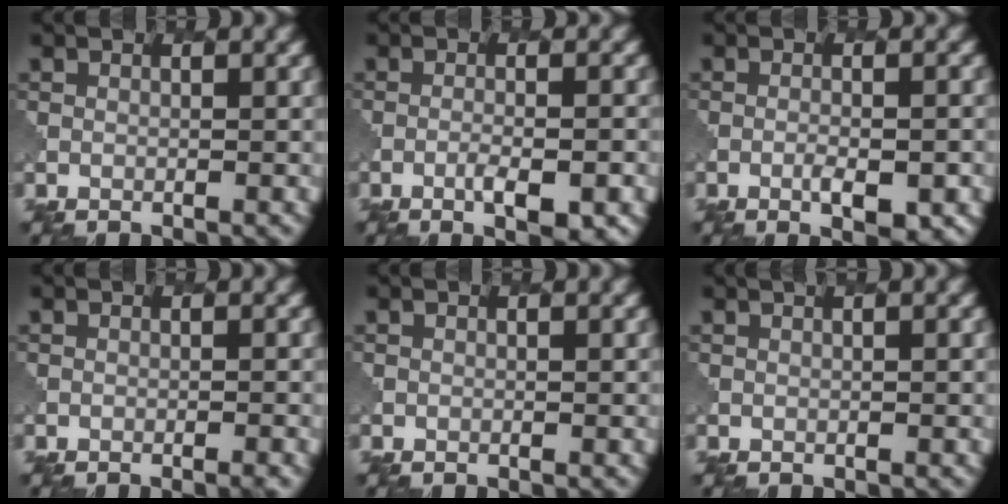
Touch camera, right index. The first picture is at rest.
{"total": 3.4, "force": [-1.4, 0.8, 2.9], "torque": [-0.051, -0.001, -0.020]}
{"total": 3.0, "force": [-1.2, 0.9, 2.7], "torque": [-0.049, -0.005, -0.012]}
{"total": 1.1, "force": [-0.7, 0.2, 0.9], "torque": [-0.004, 0.002, -0.011]}
{"total": 0.0}
{"total": 1.1, "force": [0.5, 0.3, 0.9], "torque": [-0.010, -0.003, 0.008]}